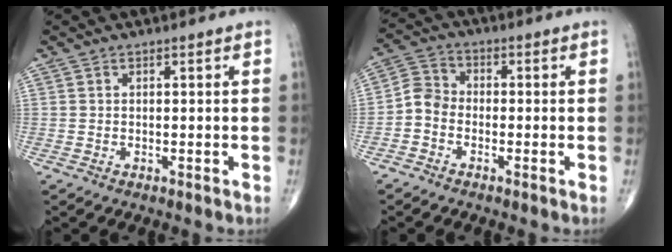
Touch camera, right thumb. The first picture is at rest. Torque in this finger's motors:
{"motor_torque": [-0.31, 0.24, 0.35, -0.35, 0.00]}